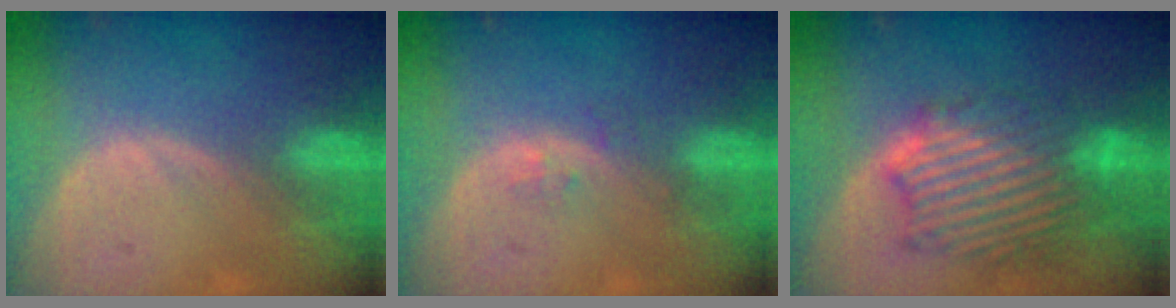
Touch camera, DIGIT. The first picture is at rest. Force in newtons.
{"total": 1.2, "press": 1.2, "slide": 0.1}
{"total": 10.4, "press": 10.4, "slide": 0.5}